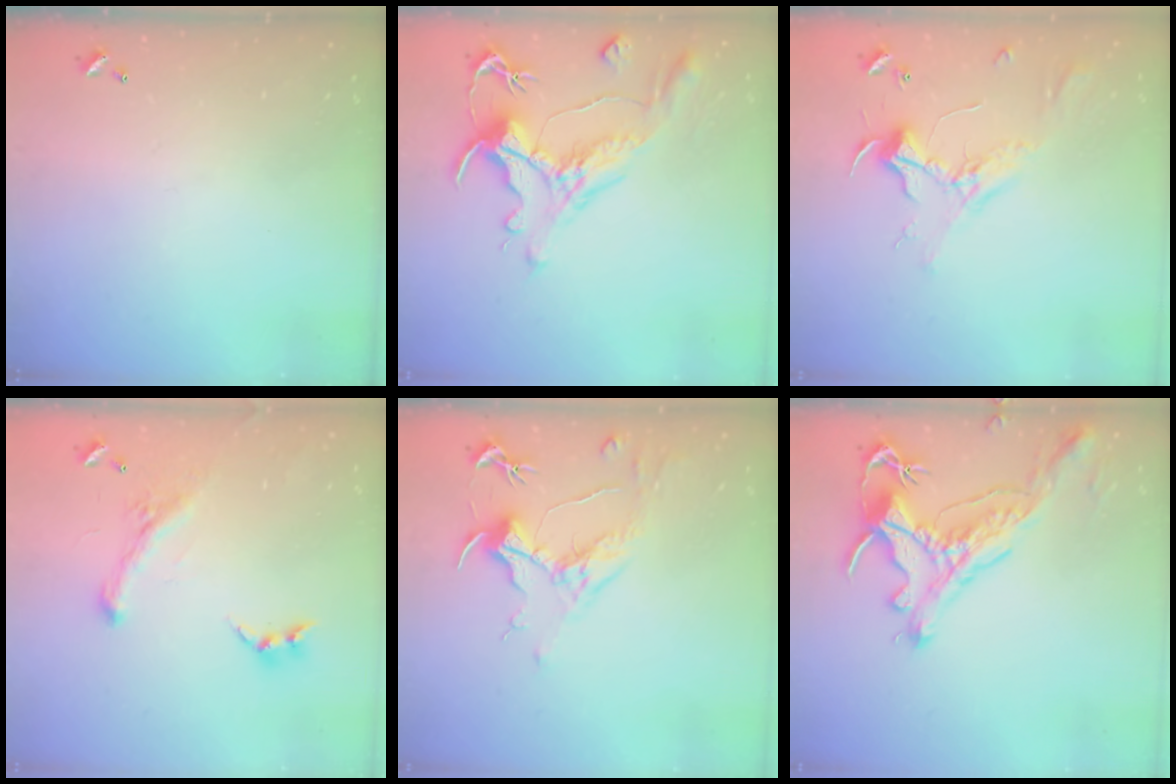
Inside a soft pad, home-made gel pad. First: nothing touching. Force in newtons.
{"total": 2.4, "press": 2.0, "slide": 1.4}
{"total": 2.4, "press": 2.3, "slide": 0.8}
{"total": 1.7, "press": 1.1, "slide": 1.2}
{"total": 1.6, "press": 1.3, "slide": 0.8}
{"total": 1.7, "press": 0.9, "slide": 1.4}